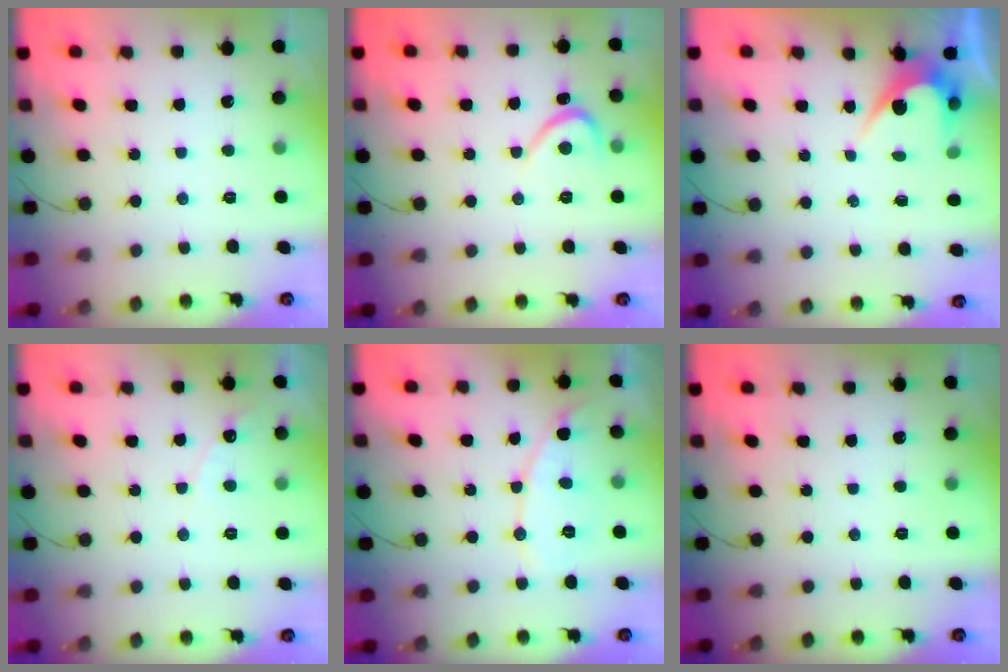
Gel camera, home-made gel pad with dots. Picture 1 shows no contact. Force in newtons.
{"total": 3.2, "press": 3.2, "slide": 0.3}
{"total": 3.5, "press": 3.5, "slide": 0.2}
{"total": 3.6, "press": 3.6, "slide": 0.2}
{"total": 8.1, "press": 8.1, "slide": 0.4}
{"total": 0.0}